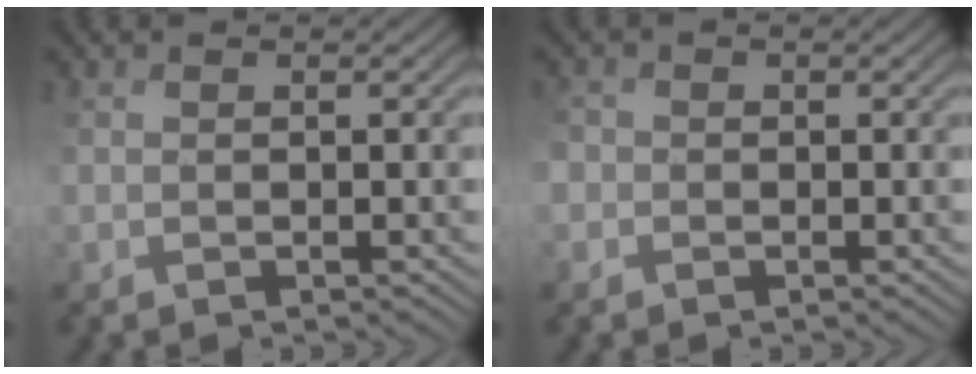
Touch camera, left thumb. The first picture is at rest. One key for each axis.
{"total": 1.8, "fx": -0.8, "fy": 1.6, "fz": 0.3, "tx": -0.010, "ty": 0.005, "tz": -0.018}